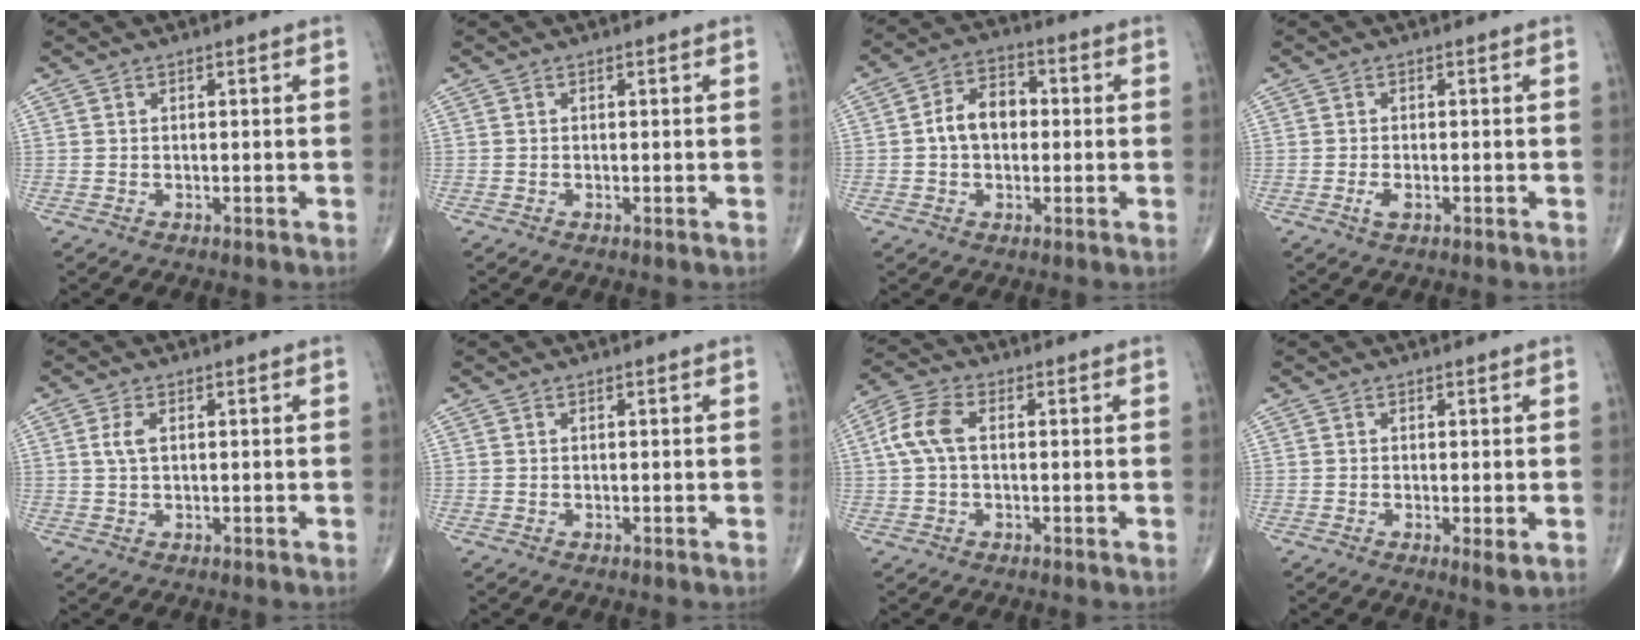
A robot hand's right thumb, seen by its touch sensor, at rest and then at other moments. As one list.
[{"total": 0.0}, {"total": 7.9, "force": [0.1, 5.5, 5.7], "torque": [-0.081, 0.024, -0.006]}, {"total": 1.8, "force": [-0.7, 0.8, 1.5], "torque": [-0.031, -0.001, -0.012]}, {"total": 2.4, "force": [0.6, 1.1, 2.1], "torque": [-0.051, 0.005, 0.013]}, {"total": 0.0}, {"total": 6.4, "force": [0.7, 3.6, 5.2], "torque": [-0.124, 0.020, 0.009]}, {"total": 2.1, "force": [-0.3, 0.4, 2.1], "torque": [-0.040, -0.010, -0.007]}]